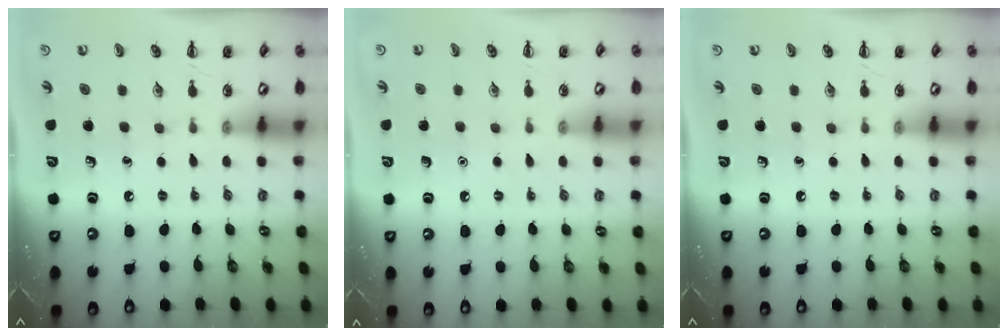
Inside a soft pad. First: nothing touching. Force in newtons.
{"total": 1.6, "press": 1.5, "slide": 0.1}
{"total": 0.0}